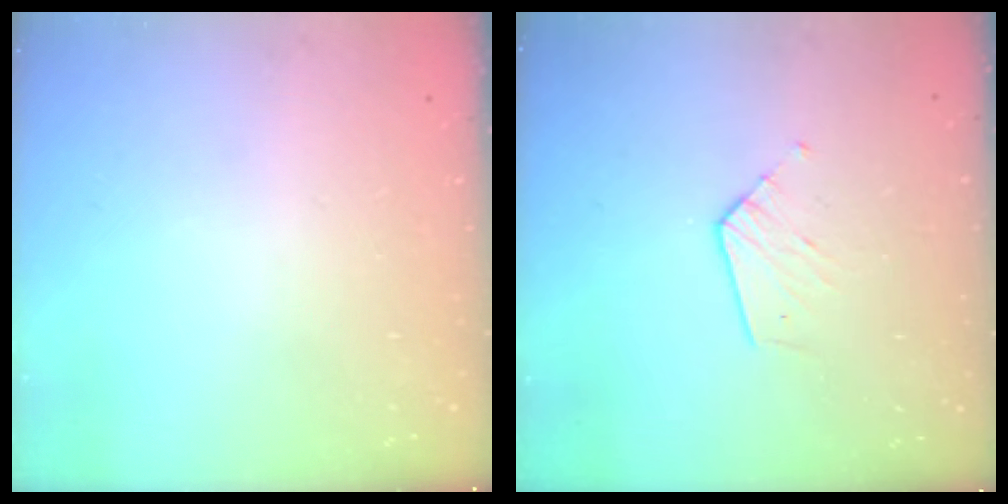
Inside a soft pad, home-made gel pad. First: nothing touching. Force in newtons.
{"total": 6.0, "press": 6.0, "slide": 0.5}